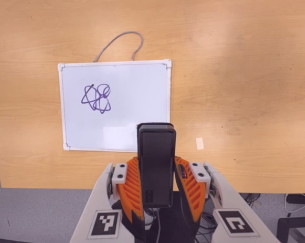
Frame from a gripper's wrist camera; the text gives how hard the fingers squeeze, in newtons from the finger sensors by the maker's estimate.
{"total": 3.3, "left": 1.8, "right": 4.9}